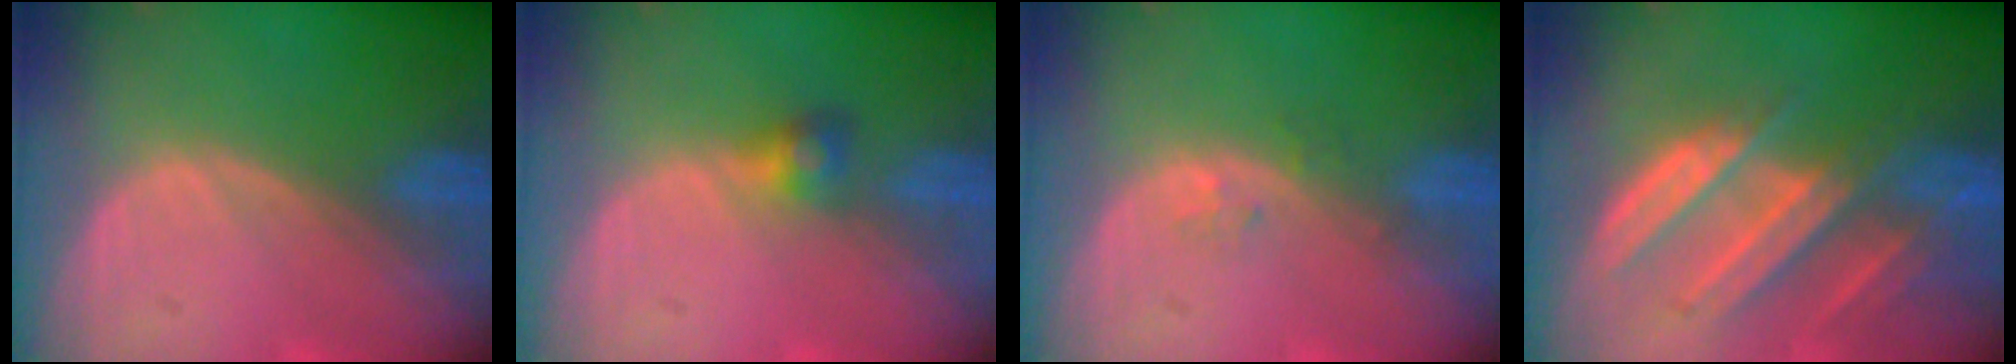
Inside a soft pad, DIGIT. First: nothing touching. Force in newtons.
{"total": 2.6, "press": 2.5, "slide": 0.2}
{"total": 1.2, "press": 1.2, "slide": 0.1}
{"total": 9.3, "press": 8.3, "slide": 4.4}